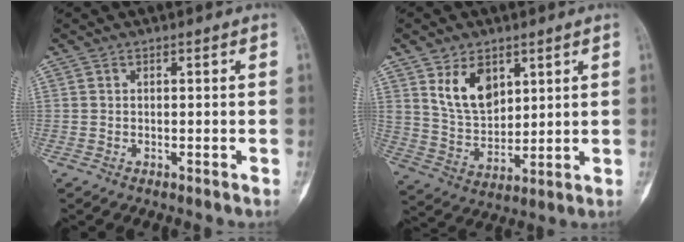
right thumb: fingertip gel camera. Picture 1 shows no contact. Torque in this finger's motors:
{"motor_torque": [-0.33, 1.47, 0.03, 0.12, 0.23]}